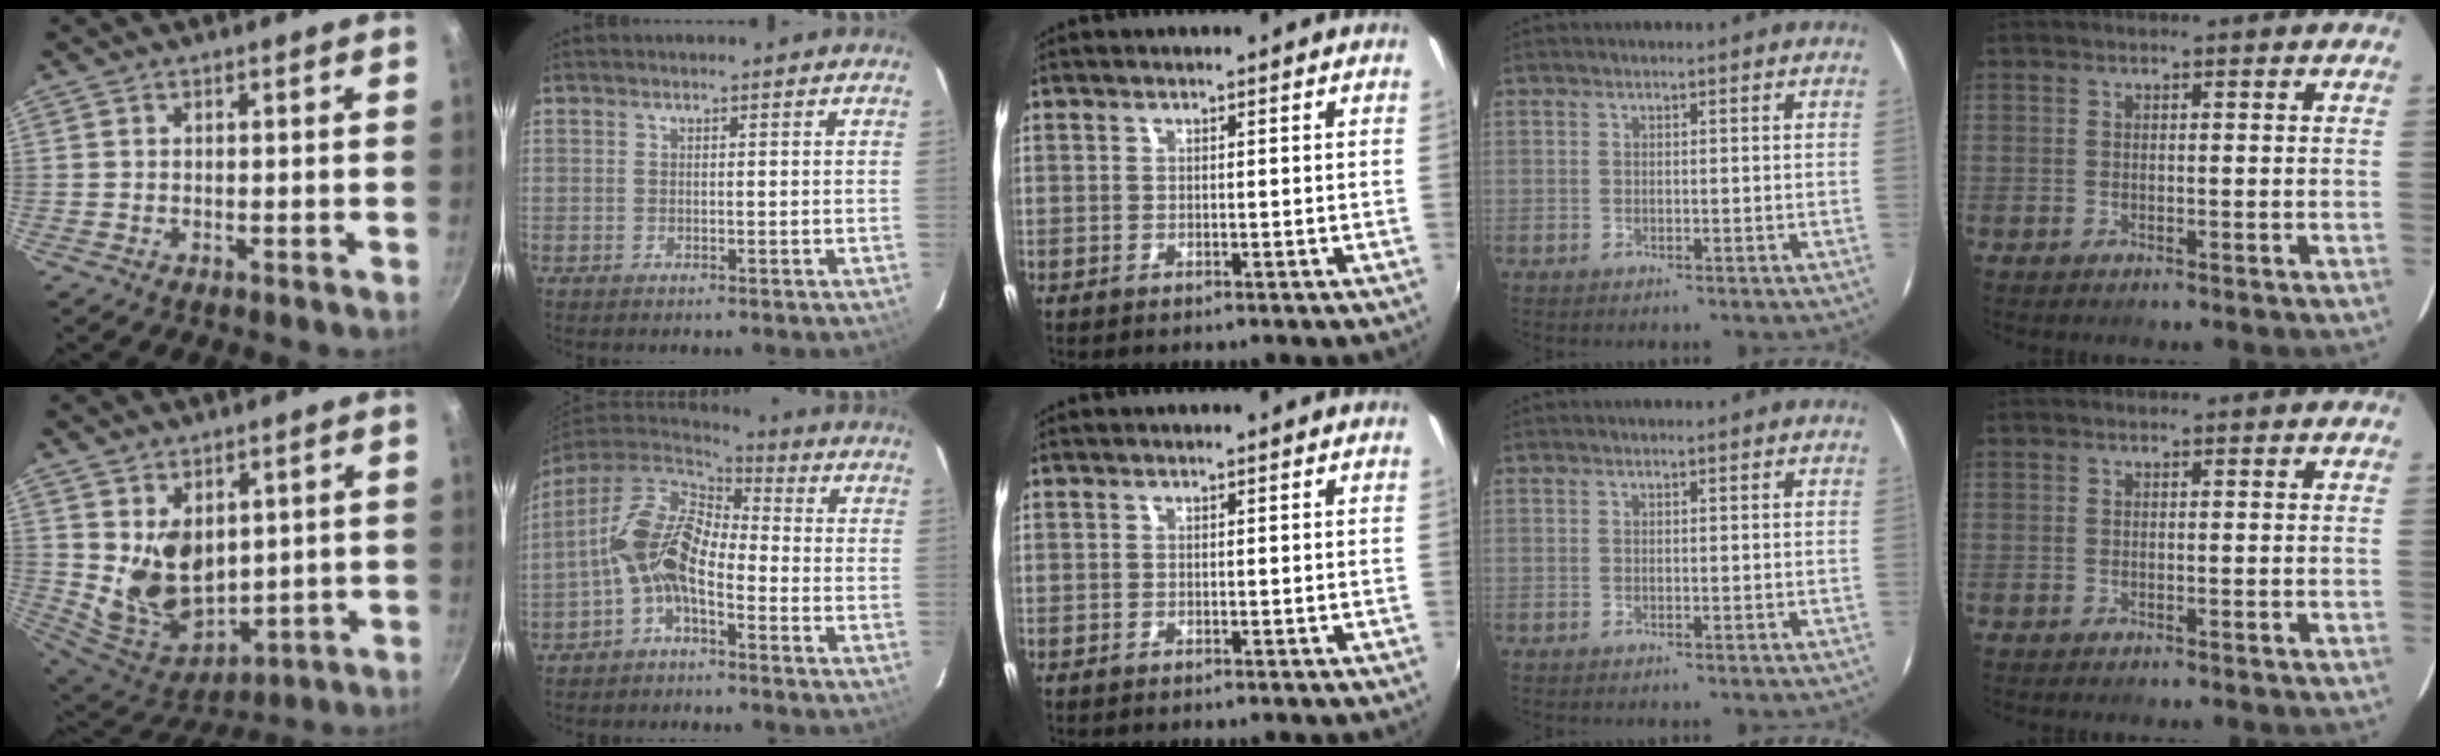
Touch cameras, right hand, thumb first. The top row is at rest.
{"thumb": {"total": 11.3, "force": [2.0, 8.1, 7.6], "torque": [-0.105, -0.039, 0.065]}, "index": {"total": 11.7, "force": [-3.6, 6.3, 9.2], "torque": [-0.184, 0.018, -0.078]}}